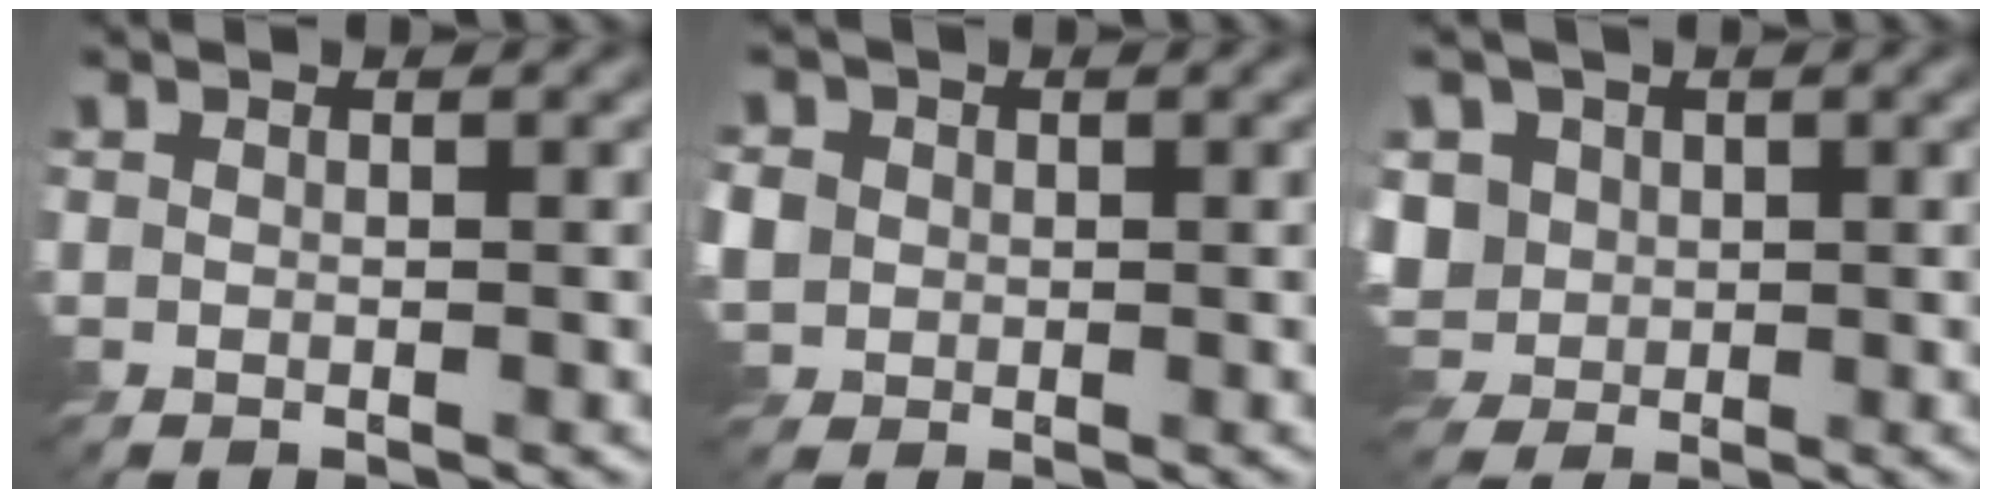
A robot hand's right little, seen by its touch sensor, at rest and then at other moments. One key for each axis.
{"total": 3.8, "fx": 0.2, "fy": 3.4, "fz": 1.6, "tx": -0.068, "ty": 0.010, "tz": 0.004}
{"total": 6.0, "fx": 0.5, "fy": 5.1, "fz": 3.0, "tx": -0.086, "ty": 0.017, "tz": 0.003}